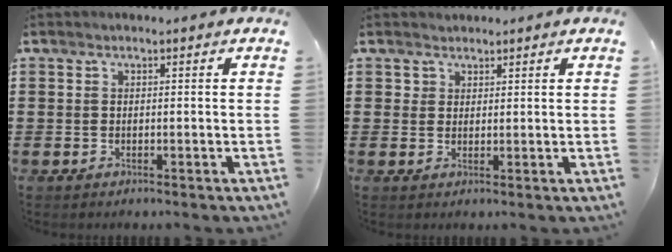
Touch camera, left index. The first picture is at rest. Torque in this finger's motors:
{"motor_torque": [0.31, -0.34, 0.00, -0.03]}